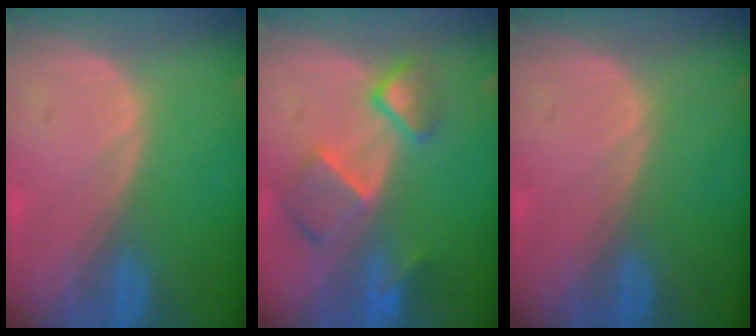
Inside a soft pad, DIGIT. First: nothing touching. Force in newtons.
{"total": 7.7, "press": 6.7, "slide": 3.8}
{"total": 0.0}